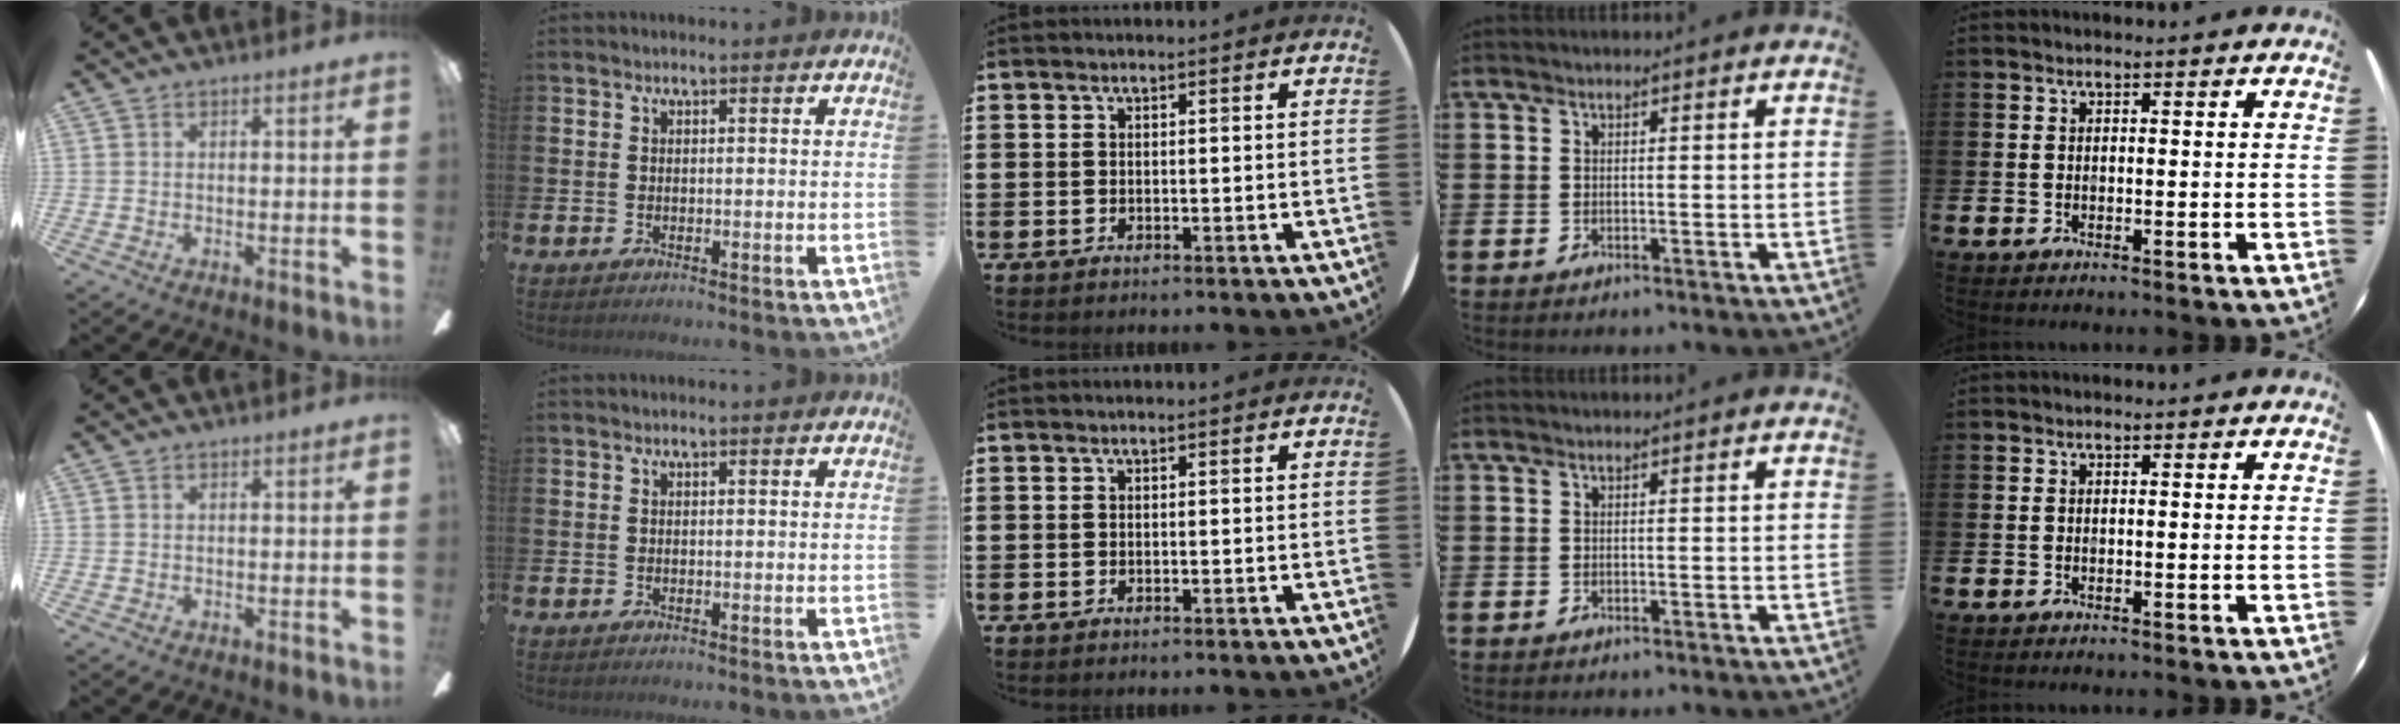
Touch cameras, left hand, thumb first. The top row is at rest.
{}